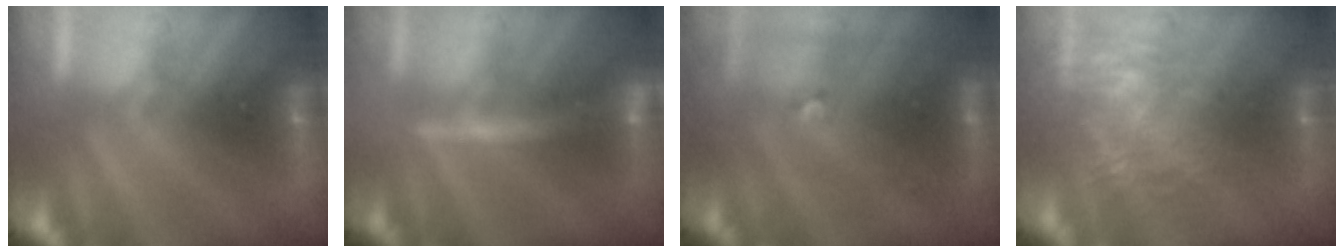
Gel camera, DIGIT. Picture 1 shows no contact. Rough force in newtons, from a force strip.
{"total": 2.8}
{"total": 4.5}
{"total": 7.2}